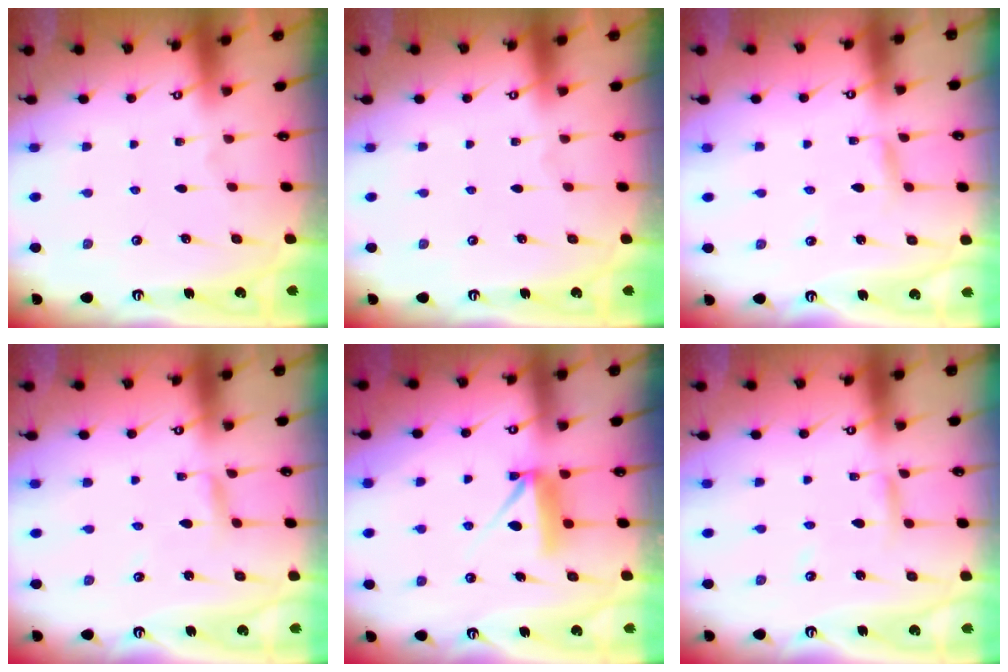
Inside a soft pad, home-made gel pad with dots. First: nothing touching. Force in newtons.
{"total": 0.0}
{"total": 2.7, "press": 2.7, "slide": 0.2}
{"total": 2.4, "press": 2.4, "slide": 0.2}
{"total": 8.6, "press": 8.6, "slide": 0.1}
{"total": 5.1, "press": 5.0, "slide": 0.4}